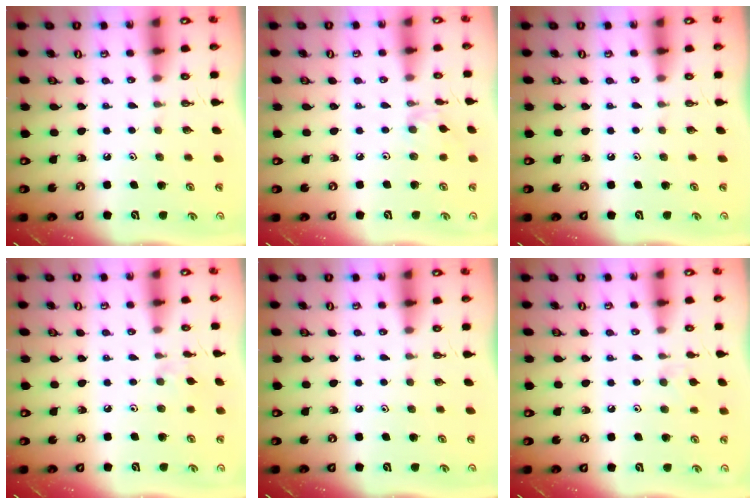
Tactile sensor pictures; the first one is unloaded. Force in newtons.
{"total": 2.4, "press": 2.4, "slide": 0.5}
{"total": 0.0}
{"total": 1.8, "press": 1.7, "slide": 0.4}
{"total": 0.0}
{"total": 3.8, "press": 3.7, "slide": 0.8}